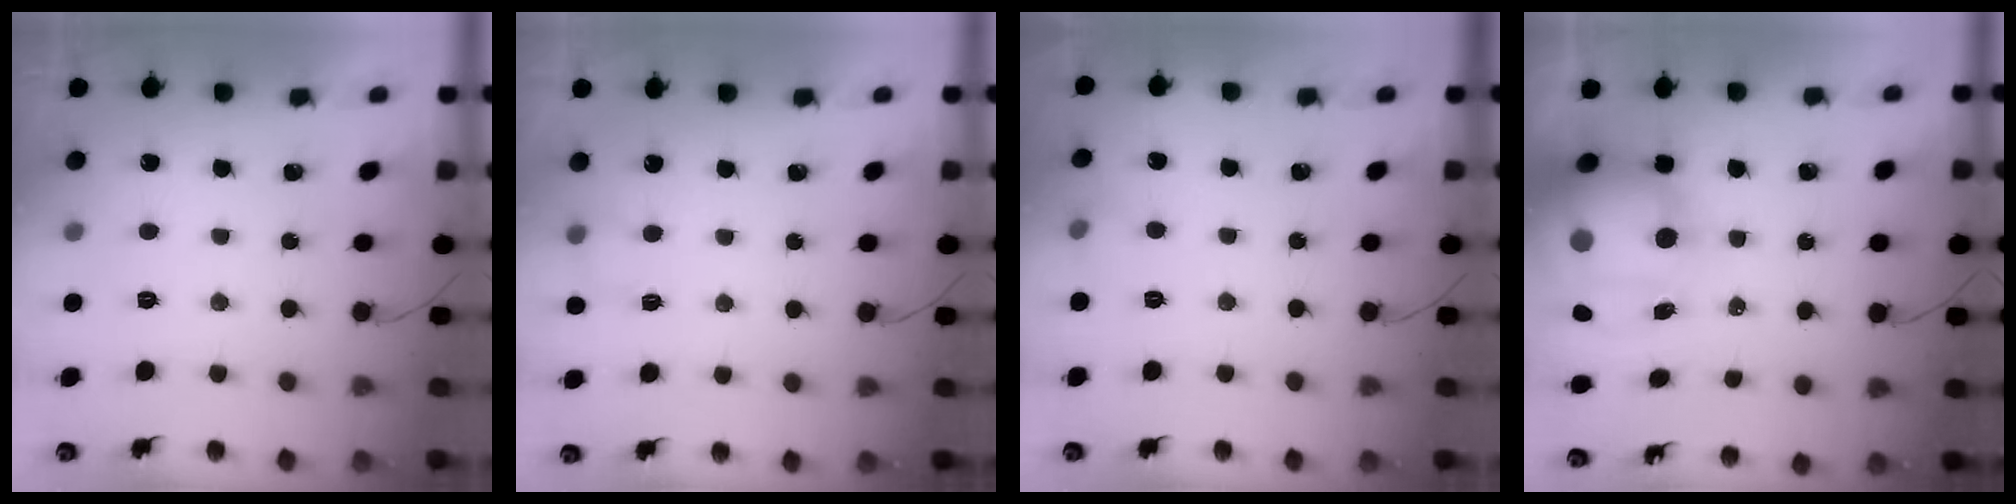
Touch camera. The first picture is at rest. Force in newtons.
{"total": 2.6, "press": 2.5, "slide": 0.7}
{"total": 8.2, "press": 4.1, "slide": 7.1}
{"total": 18.1, "press": 17.6, "slide": 4.3}